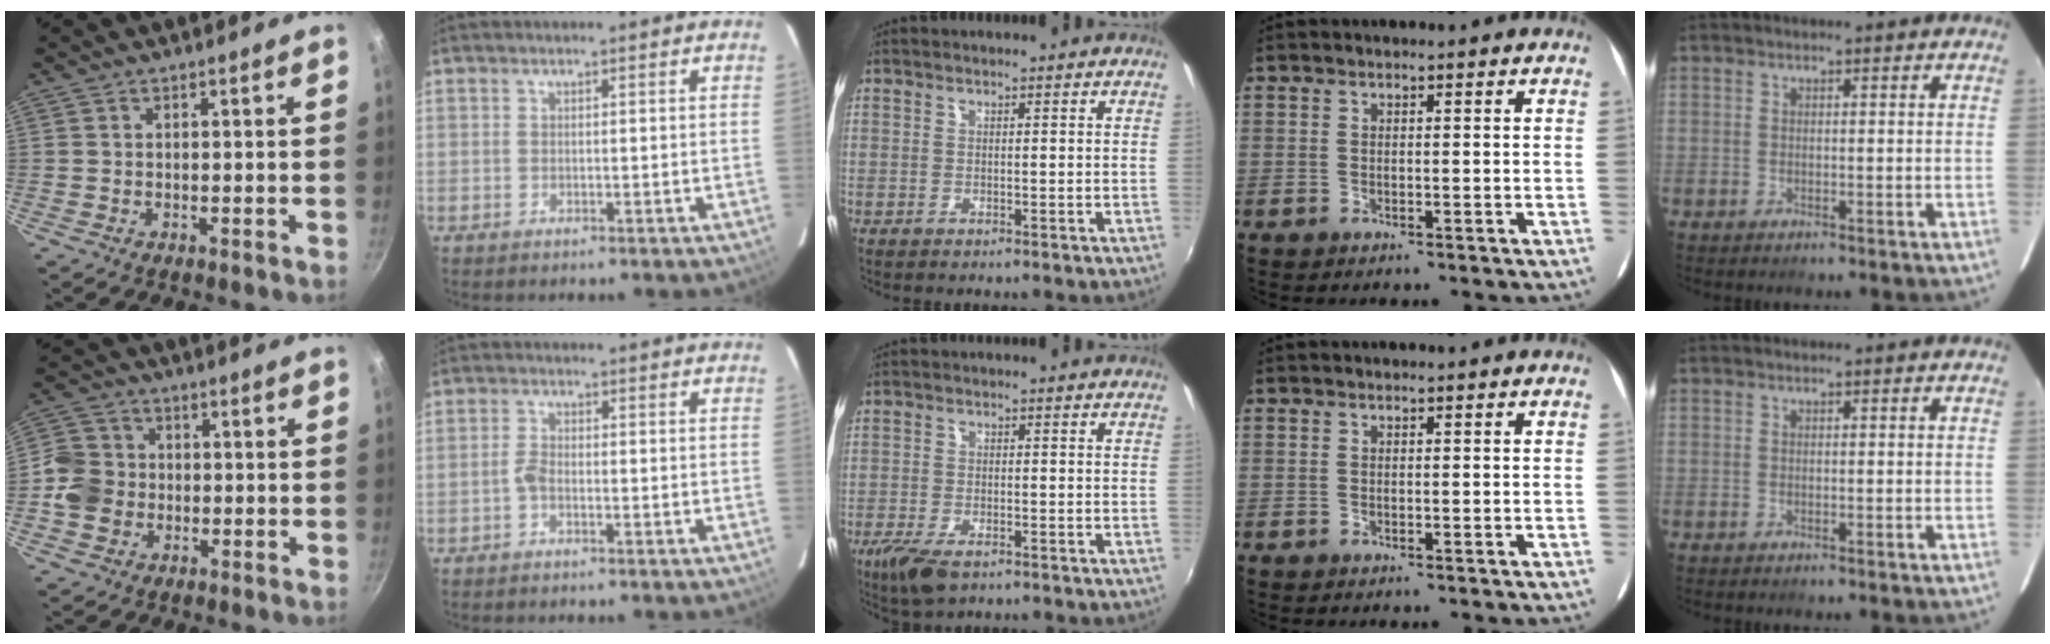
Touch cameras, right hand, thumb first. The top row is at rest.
{"thumb": {"total": 7.6, "force": [-1.2, 6.9, 3.1], "torque": [-0.032, 0.014, -0.040]}, "index": {"total": 1.7, "force": [-1.0, 0.6, 1.2], "torque": [-0.030, 0.005, -0.023]}, "middle": {"total": 6.4, "force": [-4.2, 2.4, 4.1], "torque": [-0.103, -0.024, -0.077]}}